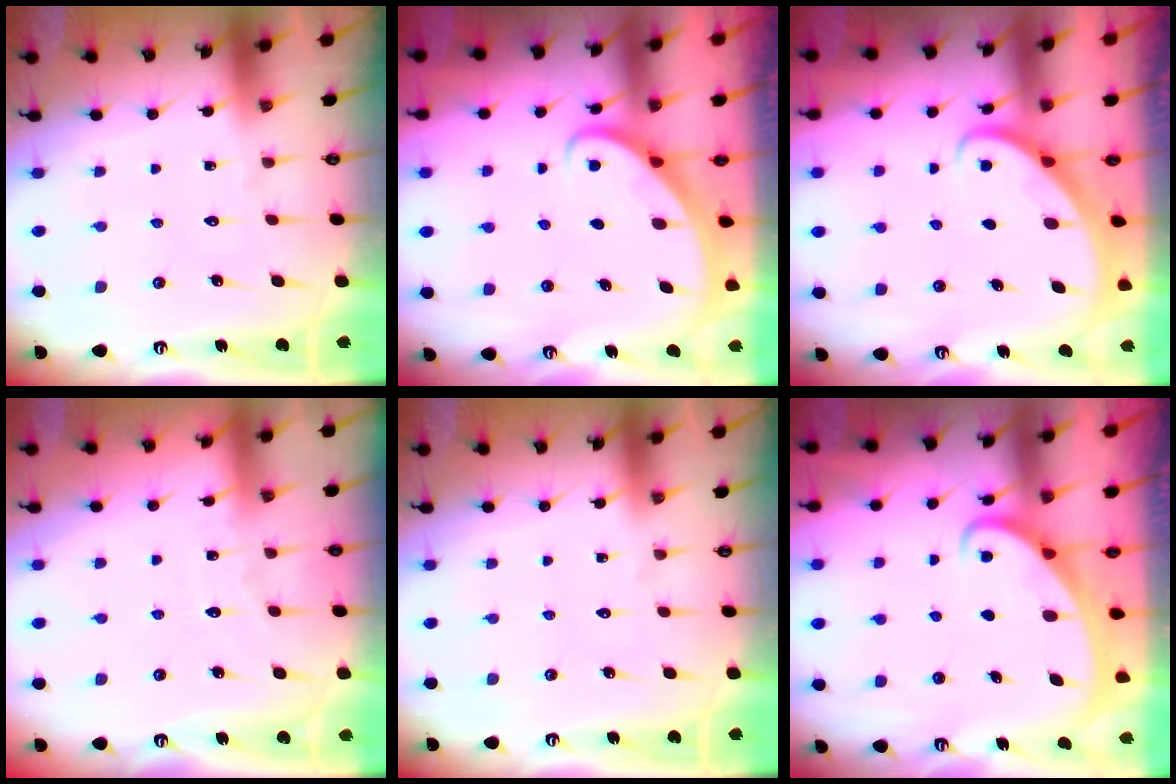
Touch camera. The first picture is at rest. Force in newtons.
{"total": 2.7, "press": 2.7, "slide": 0.2}
{"total": 2.8, "press": 2.8, "slide": 0.2}
{"total": 3.2, "press": 3.2, "slide": 0.4}
{"total": 0.0}
{"total": 2.2, "press": 2.2, "slide": 0.4}